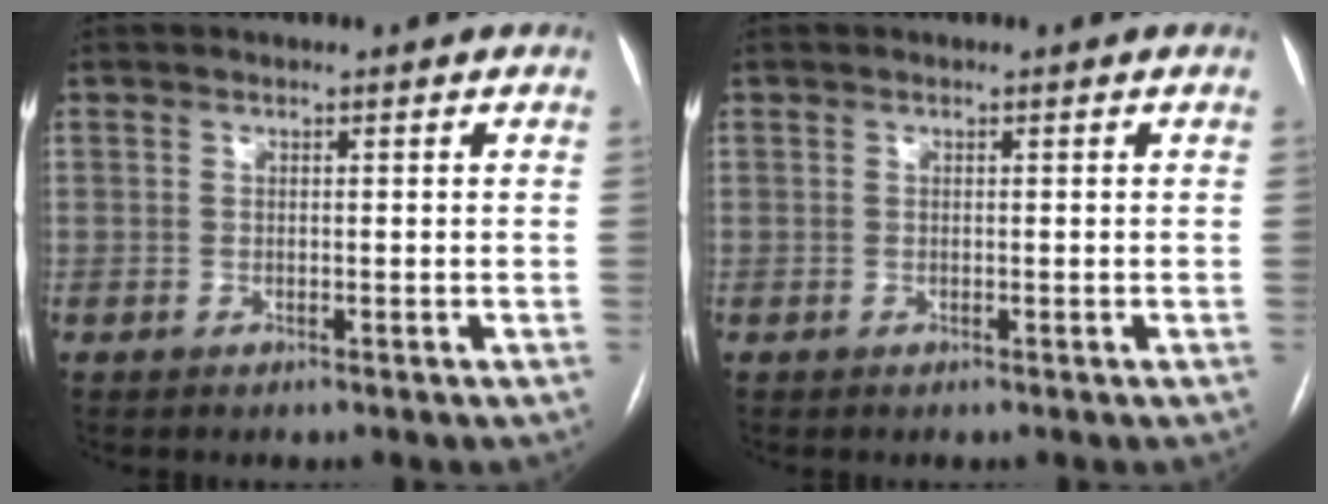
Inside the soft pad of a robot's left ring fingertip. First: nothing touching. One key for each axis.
{"total": 0.0}